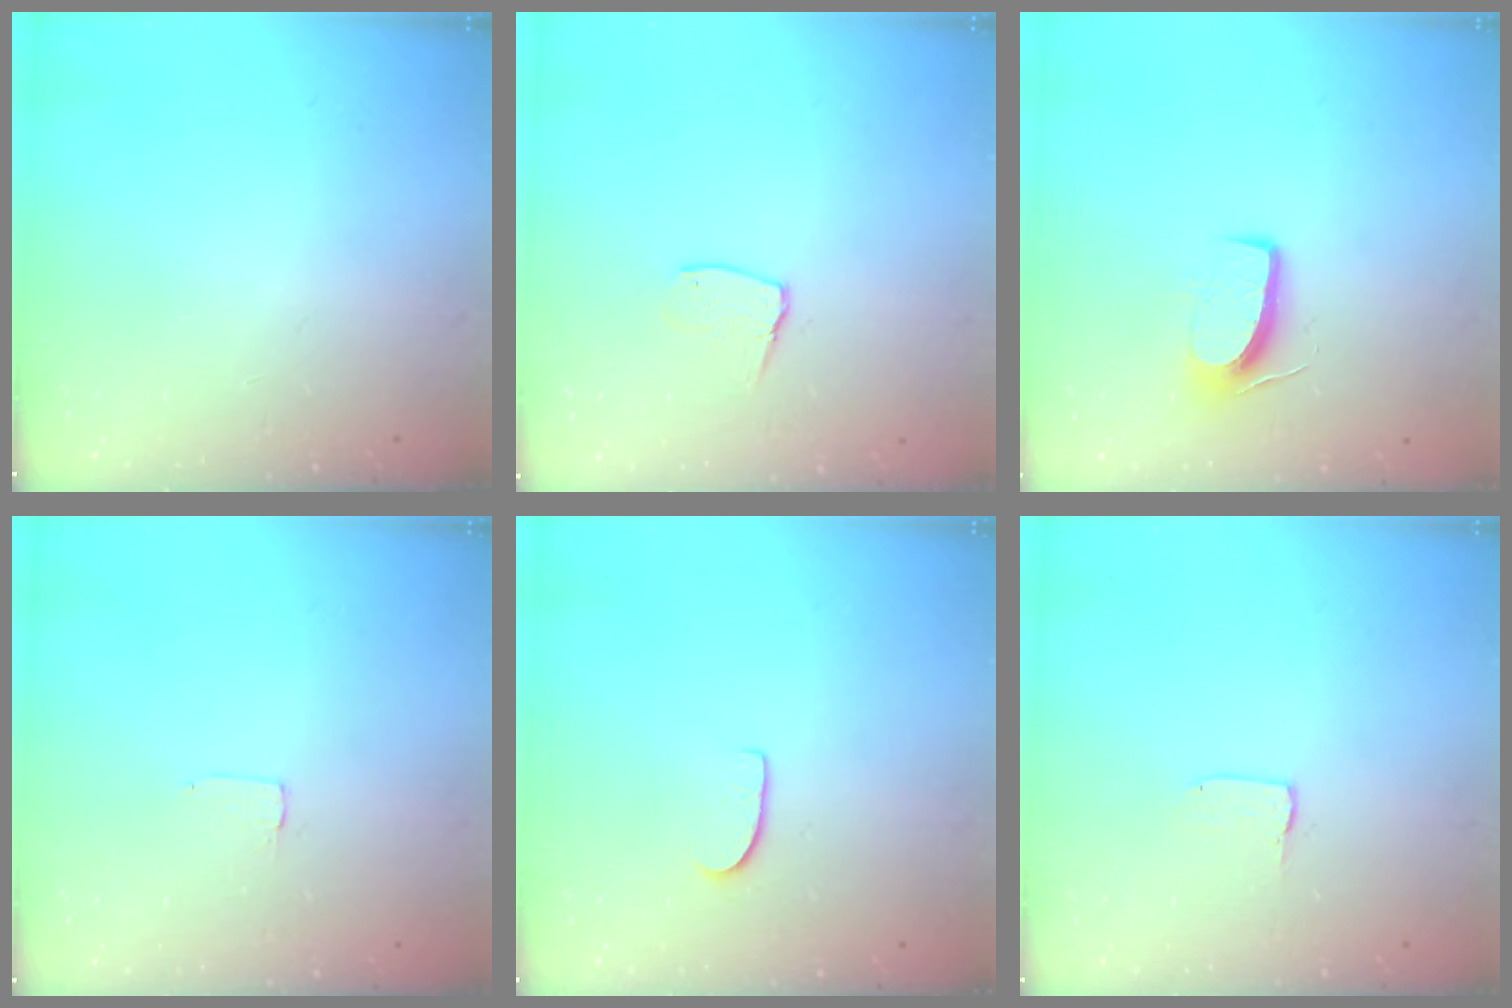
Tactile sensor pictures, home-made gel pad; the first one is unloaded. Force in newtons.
{"total": 7.0, "press": 7.0, "slide": 0.5}
{"total": 7.6, "press": 7.6, "slide": 0.5}
{"total": 1.7, "press": 1.7, "slide": 0.1}
{"total": 6.1, "press": 6.1, "slide": 0.5}
{"total": 2.0, "press": 2.0, "slide": 0.1}